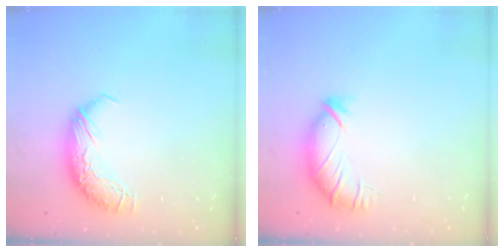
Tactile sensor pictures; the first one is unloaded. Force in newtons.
{"total": 3.2, "press": 2.5, "slide": 1.9}